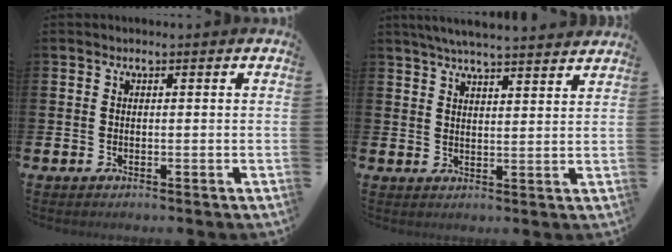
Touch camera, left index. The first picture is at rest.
{"total": 5.2, "force": [5.1, -0.2, 1.3], "torque": [-0.044, -0.016, 0.092]}